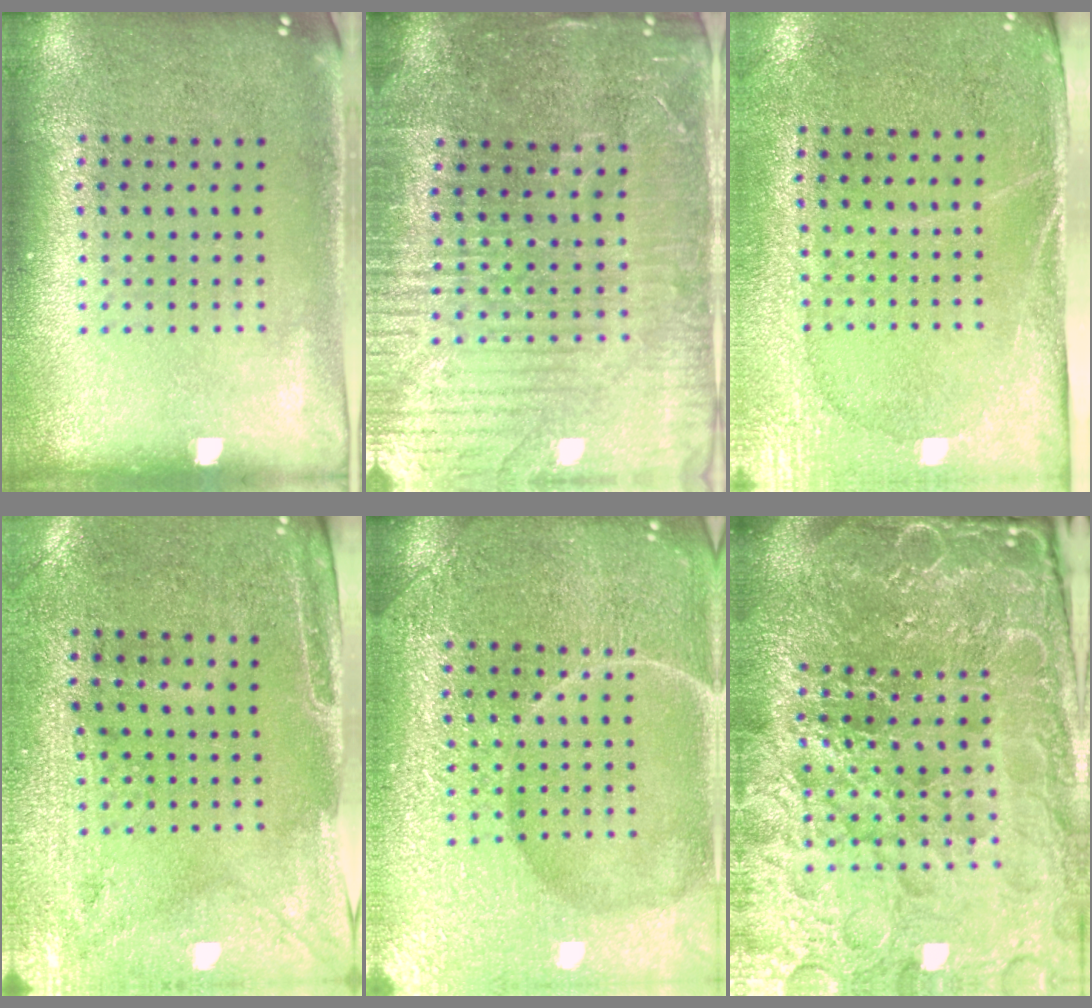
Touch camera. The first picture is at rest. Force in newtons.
{"total": 4.5, "press": 4.3, "slide": 1.5}
{"total": 2.9, "press": 2.5, "slide": 1.4}
{"total": 3.0, "press": 2.5, "slide": 1.5}
{"total": 7.4, "press": 7.4, "slide": 0.9}
{"total": 6.7, "press": 5.9, "slide": 3.1}